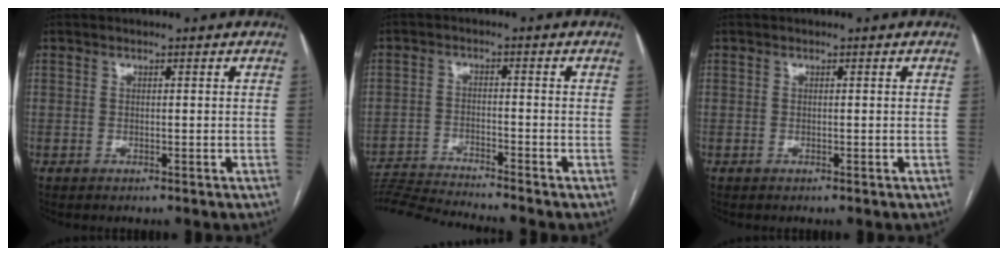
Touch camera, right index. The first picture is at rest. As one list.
[{"total": 10.0, "force": [-9.4, -2.1, 2.3], "torque": [-0.031, -0.008, -0.166]}, {"total": 0.0}]